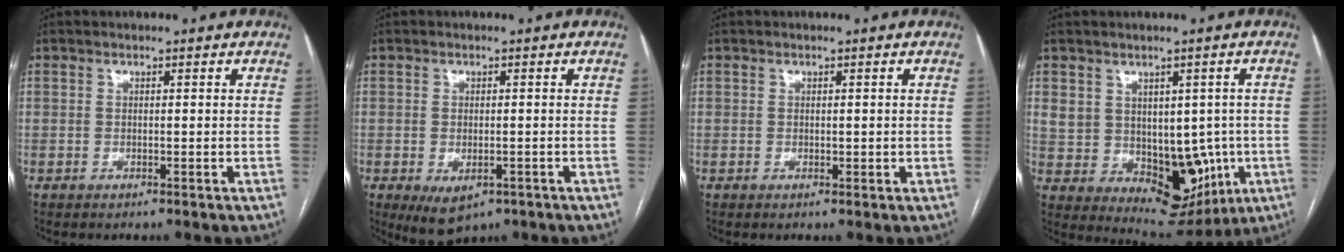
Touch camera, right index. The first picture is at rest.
{"total": 5.4, "force": [-2.6, 2.8, 3.8], "torque": [-0.064, -0.010, -0.028]}
{"total": 1.0, "force": [0.1, 0.7, 0.7], "torque": [-0.010, 0.001, 0.003]}
{"total": 12.4, "force": [-0.3, 10.2, 7.1], "torque": [-0.104, 0.029, 0.037]}